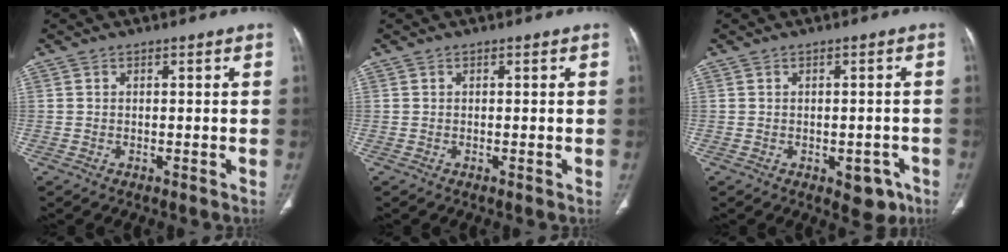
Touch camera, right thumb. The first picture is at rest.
{"total": 0.0}
{"total": 4.6, "force": [-2.1, 2.7, 3.0], "torque": [-0.010, 0.011, -0.019]}